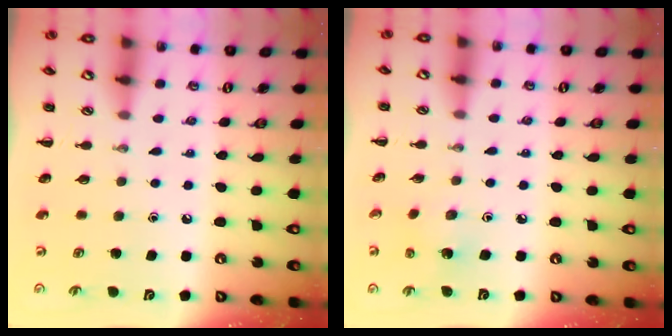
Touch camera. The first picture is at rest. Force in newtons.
{"total": 2.7, "press": 2.5, "slide": 0.9}